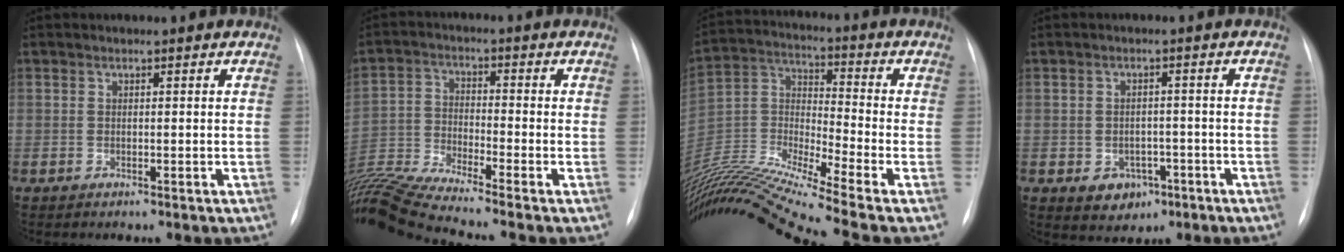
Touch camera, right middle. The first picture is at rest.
{"total": 11.6, "force": [-10.5, -2.3, 4.4], "torque": [-0.089, -0.013, -0.197]}
{"total": 22.3, "force": [-19.3, -2.1, 10.9], "torque": [-0.251, -0.012, -0.359]}
{"total": 4.8, "force": [-2.1, 3.8, 2.1], "torque": [-0.026, 0.010, -0.017]}